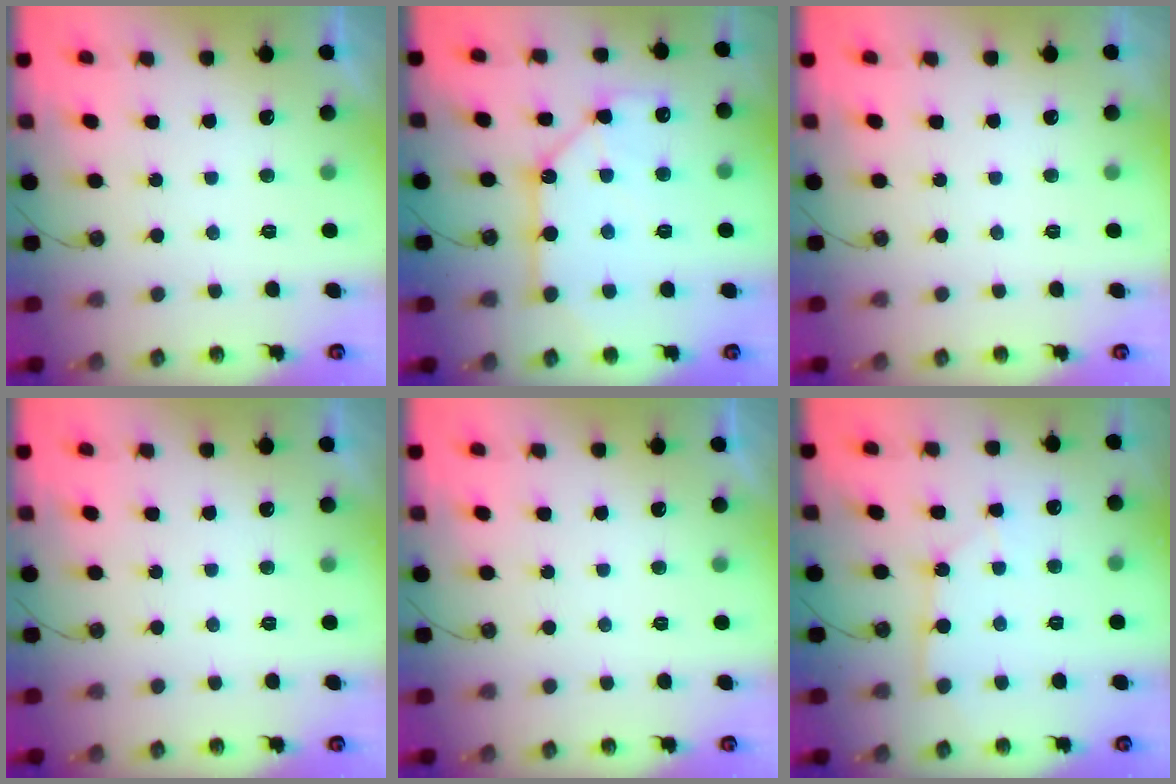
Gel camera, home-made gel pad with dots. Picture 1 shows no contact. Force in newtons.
{"total": 11.2, "press": 11.2, "slide": 0.7}
{"total": 0.0}
{"total": 0.0}
{"total": 0.0}
{"total": 3.0, "press": 3.0, "slide": 0.4}